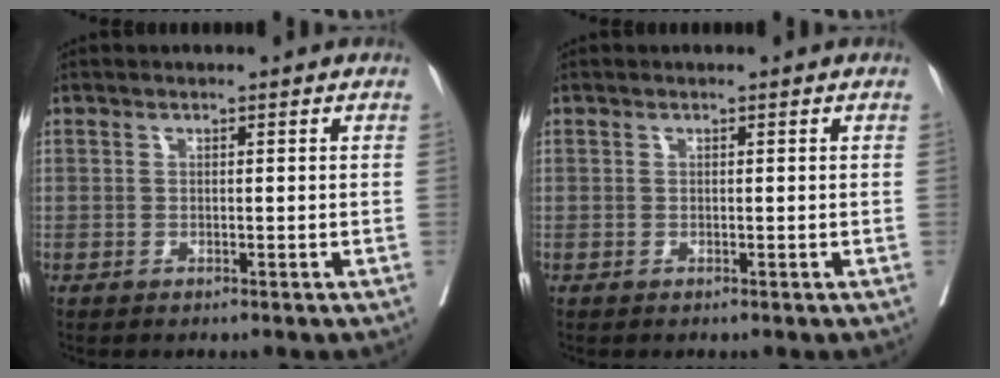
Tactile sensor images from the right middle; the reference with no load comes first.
{"total": 0.0}